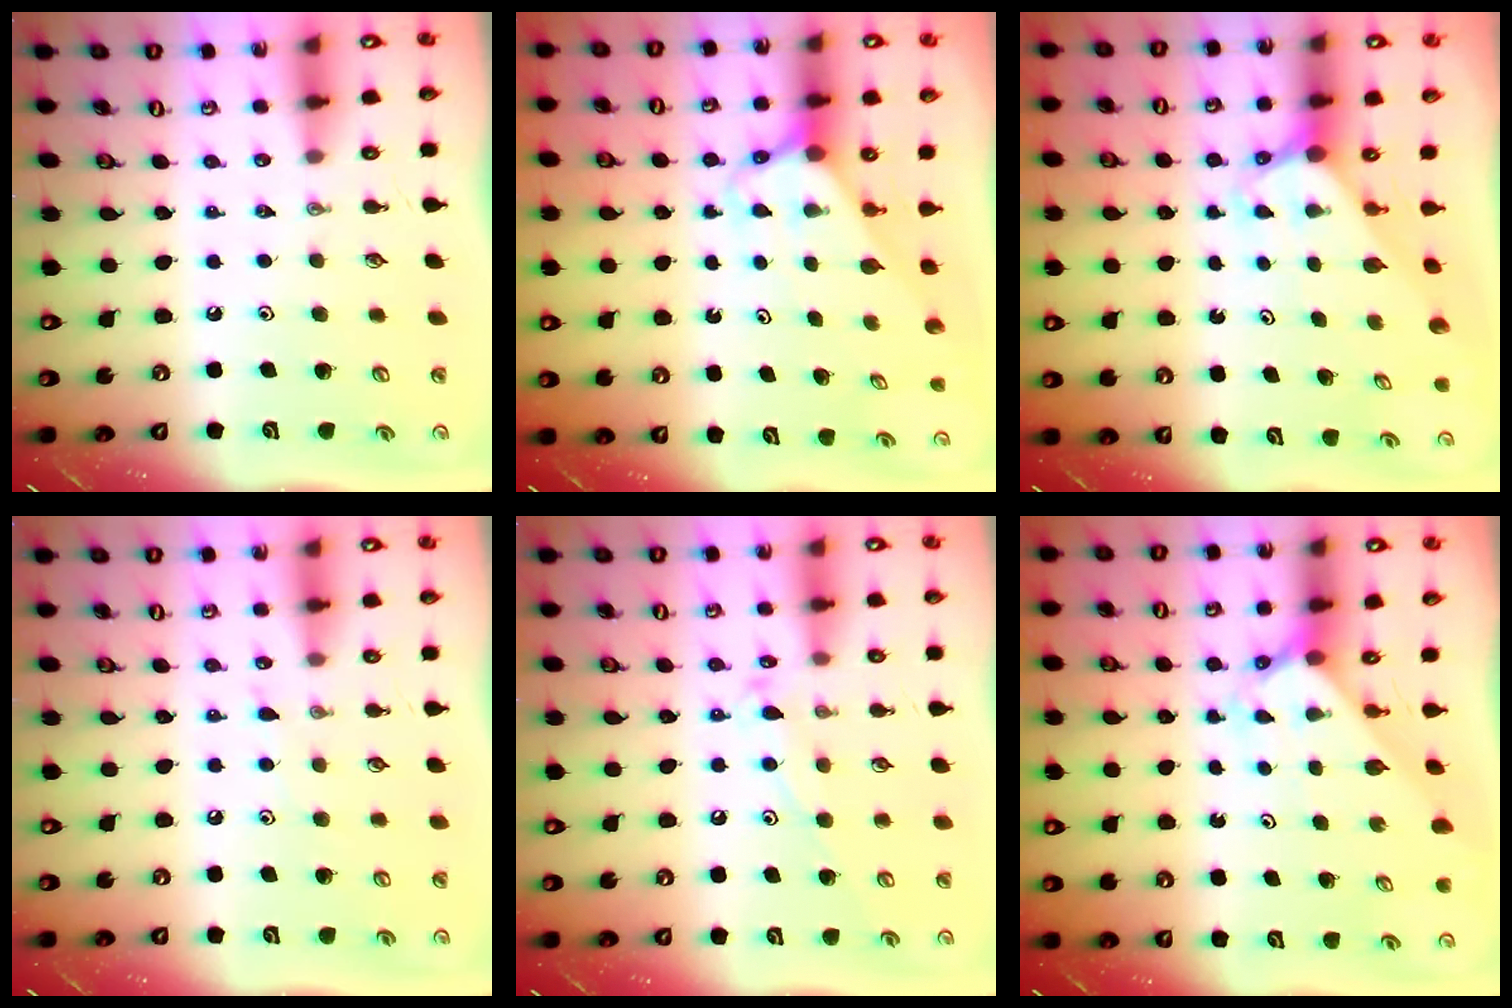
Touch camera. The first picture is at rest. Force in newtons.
{"total": 2.7, "press": 2.7, "slide": 0.1}
{"total": 2.7, "press": 2.7, "slide": 0.1}
{"total": 4.0, "press": 3.9, "slide": 0.4}
{"total": 9.2, "press": 9.2, "slide": 0.6}
{"total": 2.4, "press": 2.4, "slide": 0.2}